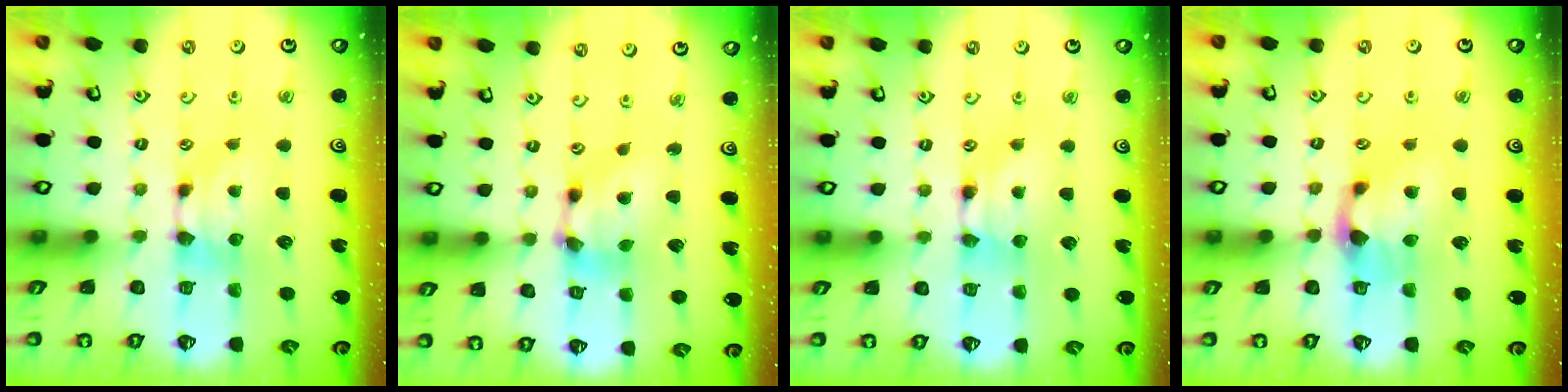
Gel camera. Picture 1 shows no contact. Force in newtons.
{"total": 6.2, "press": 5.7, "slide": 2.5}
{"total": 1.8, "press": 1.8, "slide": 0.2}
{"total": 2.8, "press": 2.2, "slide": 1.7}